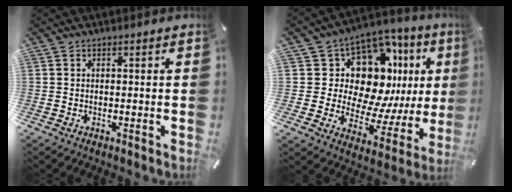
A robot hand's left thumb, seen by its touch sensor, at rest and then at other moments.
{"total": 15.9, "force": [6.0, 11.3, 9.4], "torque": [-0.136, -0.074, 0.111]}